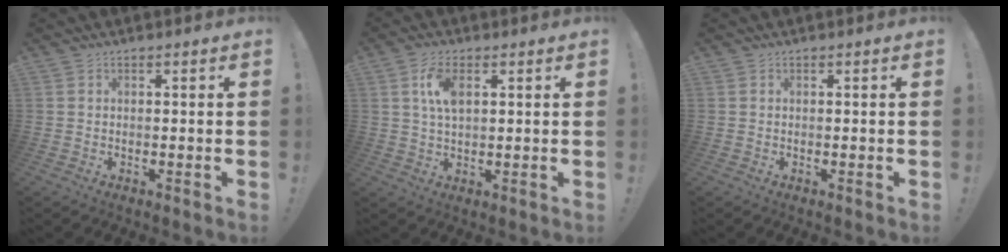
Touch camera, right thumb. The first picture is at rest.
{"total": 7.1, "force": [2.2, 3.7, 5.7], "torque": [-0.105, -0.001, 0.036]}
{"total": 0.0}